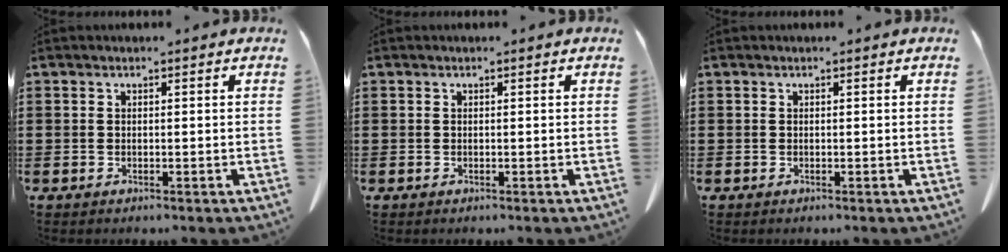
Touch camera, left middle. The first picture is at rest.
{"total": 0.0}
{"total": 0.0}